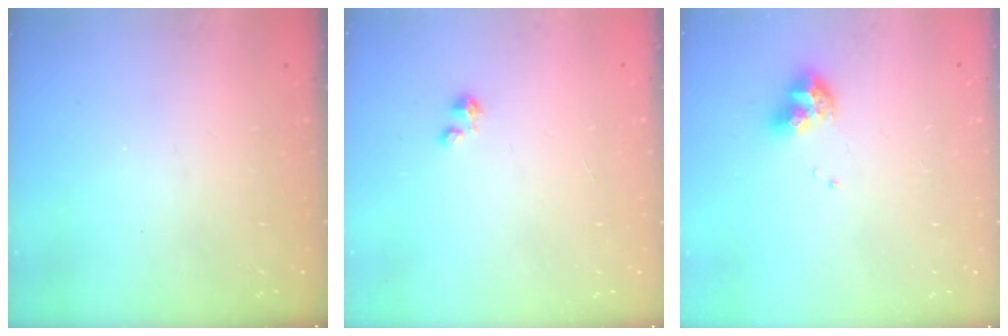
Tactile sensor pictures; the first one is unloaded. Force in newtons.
{"total": 0.8, "press": 0.7, "slide": 0.3}
{"total": 9.5, "press": 9.4, "slide": 1.1}